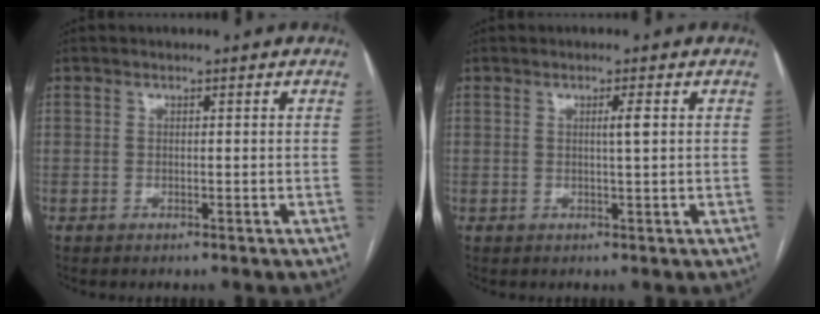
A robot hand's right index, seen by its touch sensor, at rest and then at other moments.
{"total": 1.7, "force": [0.4, -0.2, 1.6], "torque": [-0.028, 0.000, 0.006]}